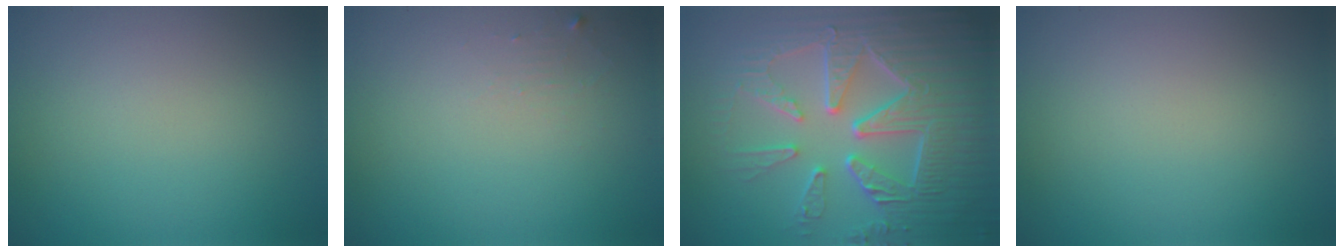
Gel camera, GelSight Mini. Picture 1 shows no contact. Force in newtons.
{"total": 1.0, "press": 1.0, "slide": 0.1}
{"total": 9.2, "press": 6.6, "slide": 6.4}
{"total": 0.0}